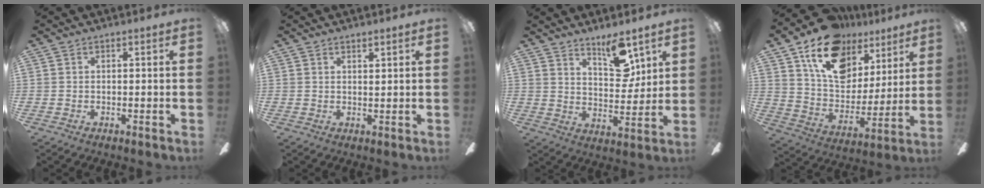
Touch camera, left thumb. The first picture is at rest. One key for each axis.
{"total": 1.4, "fx": 1.3, "fy": 0.0, "fz": 0.5, "tx": -0.013, "ty": -0.003, "tz": 0.025}
{"total": 11.1, "fx": 7.7, "fy": 4.4, "fz": 6.7, "tx": -0.085, "ty": -0.044, "tz": 0.130}
{"total": 19.6, "fx": 12.0, "fy": 12.3, "fz": 9.5, "tx": -0.161, "ty": -0.058, "tz": 0.219}